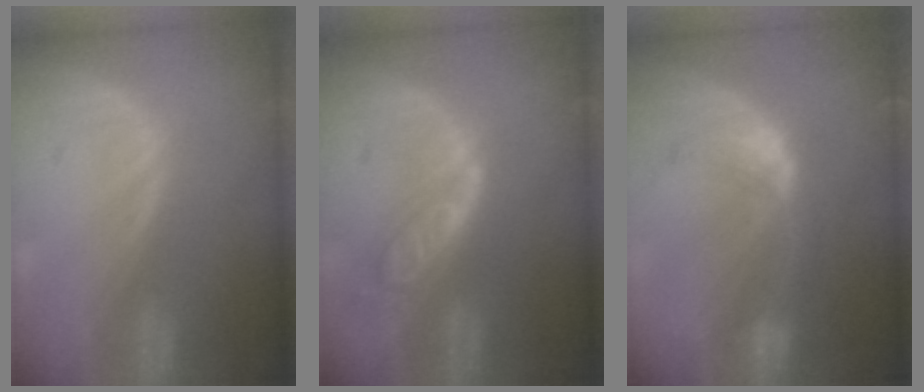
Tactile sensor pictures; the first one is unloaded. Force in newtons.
{"total": 6.2, "press": 5.5, "slide": 2.8}
{"total": 8.1, "press": 7.2, "slide": 3.7}